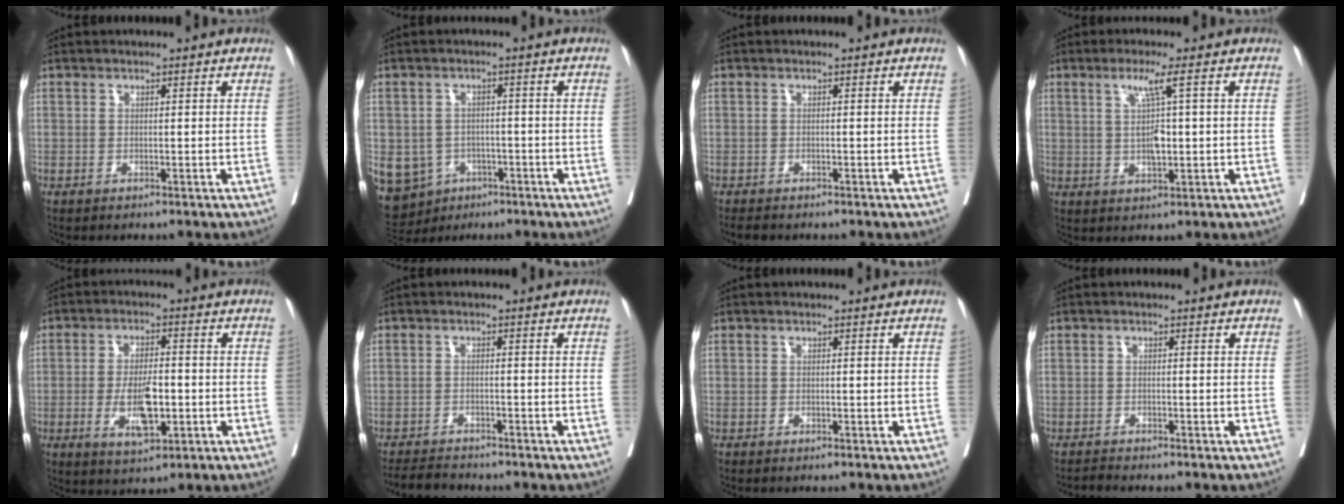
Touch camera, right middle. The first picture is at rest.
{"total": 11.1, "force": [-4.9, 9.5, 3.2], "torque": [-0.110, 0.001, -0.063]}
{"total": 1.7, "force": [-1.4, 0.6, 0.6], "torque": [-0.014, -0.005, -0.019]}
{"total": 4.8, "force": [1.0, 0.1, 4.7], "torque": [-0.089, 0.001, 0.024]}
{"total": 7.3, "force": [-1.7, 2.4, 6.7], "torque": [-0.125, -0.008, -0.023]}
{"total": 4.0, "force": [-3.9, 0.5, 0.6], "torque": [-0.008, -0.013, -0.066]}
{"total": 0.0}
{"total": 0.8, "force": [-0.8, -0.3, -0.1], "torque": [-0.002, -0.006, -0.014]}